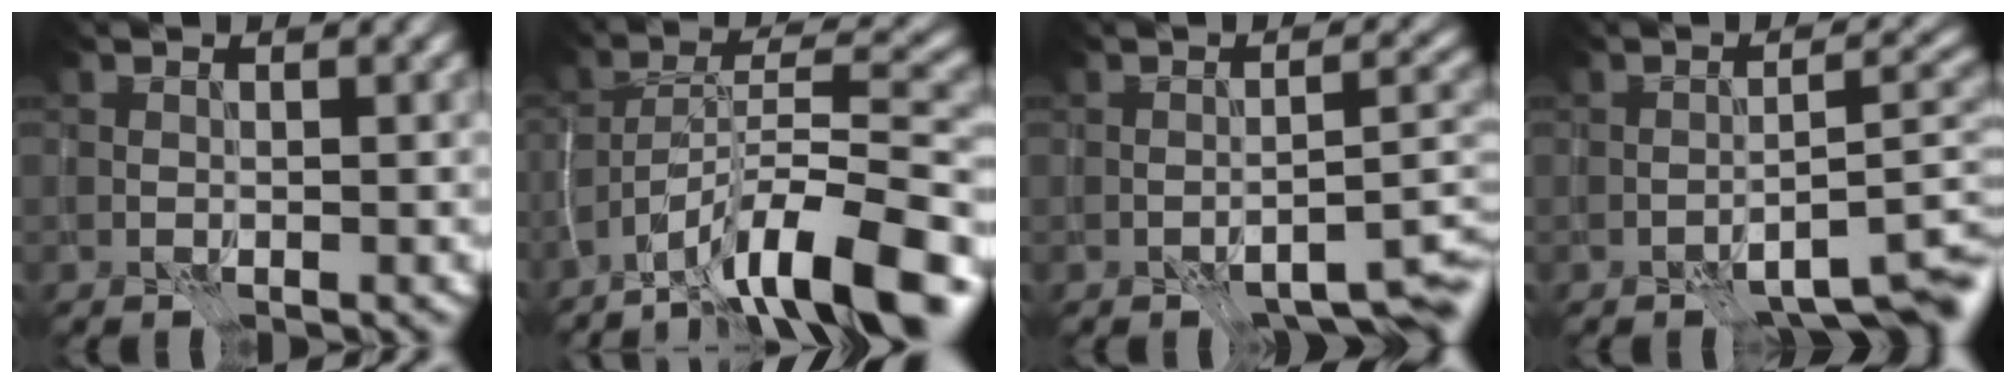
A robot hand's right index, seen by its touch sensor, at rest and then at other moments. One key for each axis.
{"total": 12.4, "fx": -8.5, "fy": 2.7, "fz": 8.6, "tx": -0.131, "ty": 0.016, "tz": -0.153}
{"total": 5.0, "fx": -3.3, "fy": 1.3, "fz": 3.5, "tx": -0.047, "ty": 0.005, "tz": -0.043}
{"total": 6.6, "fx": -4.2, "fy": 1.6, "fz": 4.8, "tx": -0.059, "ty": 0.006, "tz": -0.057}